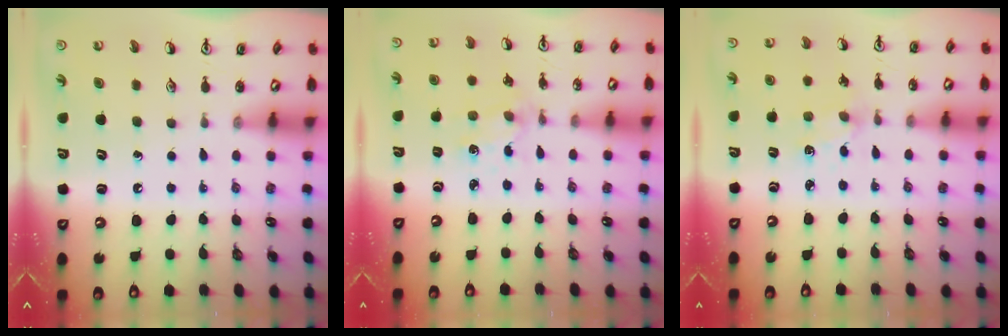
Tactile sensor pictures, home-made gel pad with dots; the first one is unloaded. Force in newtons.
{"total": 1.4, "press": 1.4, "slide": 0.3}
{"total": 1.9, "press": 1.9, "slide": 0.3}